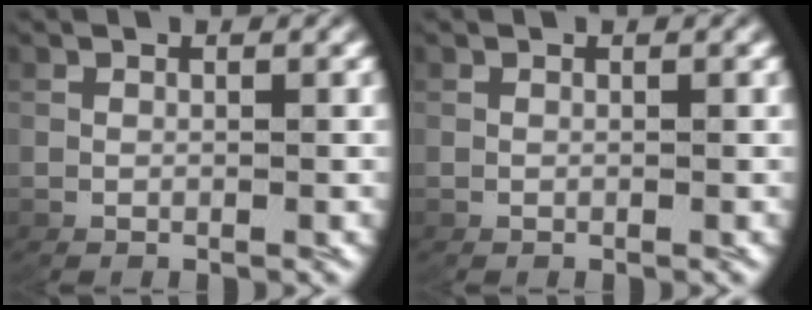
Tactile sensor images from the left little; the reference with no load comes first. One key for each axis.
{"total": 0.0}